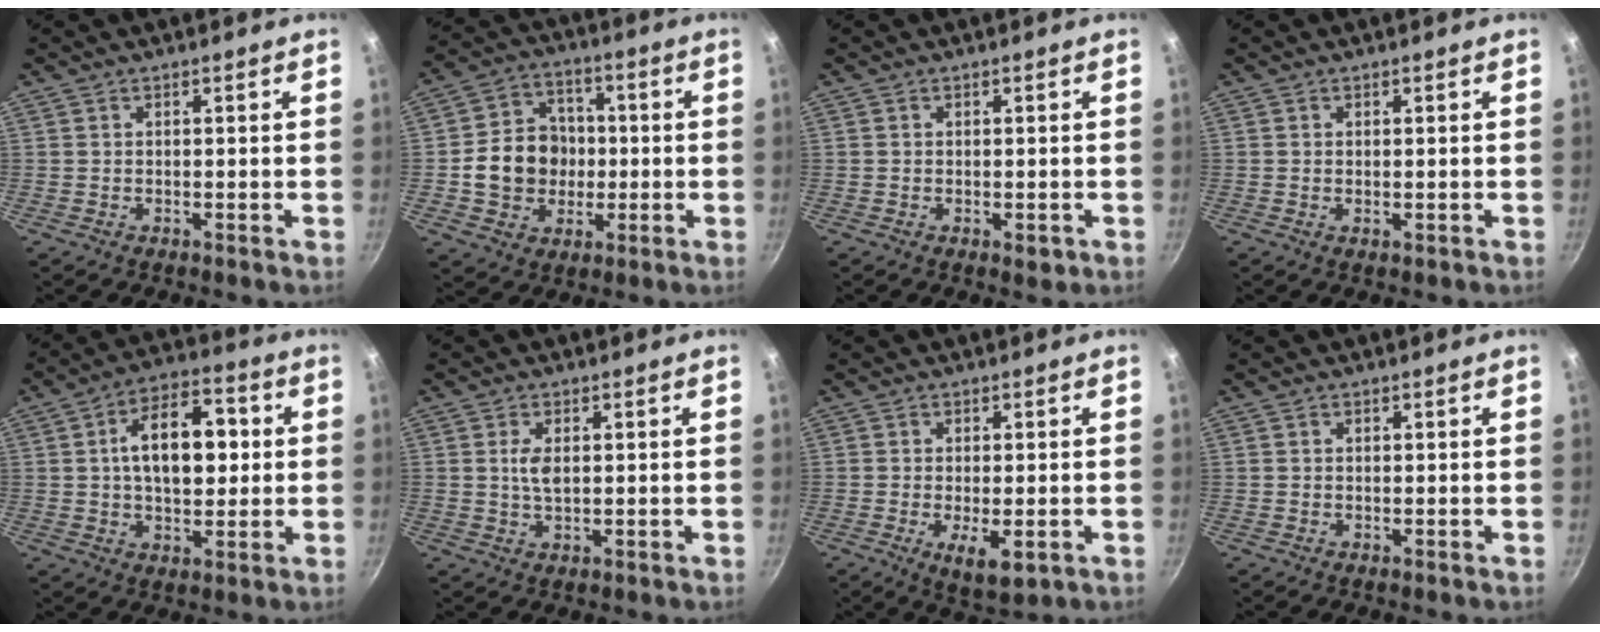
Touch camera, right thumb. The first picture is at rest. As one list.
[{"total": 12.7, "force": [-0.9, 11.1, 6.1], "torque": [-0.073, 0.026, -0.018]}, {"total": 1.8, "force": [-0.6, 1.1, 1.4], "torque": [-0.016, -0.002, -0.009]}, {"total": 0.5, "force": [0.0, 0.2, 0.5], "torque": [-0.008, -0.002, -0.001]}, {"total": 15.0, "force": [2.1, 8.9, 11.9], "torque": [-0.157, 0.019, 0.022]}, {"total": 3.5, "force": [0.6, 1.8, 2.9], "torque": [-0.053, -0.002, 0.013]}, {"total": 6.4, "force": [-1.9, 2.5, 5.6], "torque": [-0.091, -0.010, -0.022]}, {"total": 0.0}]